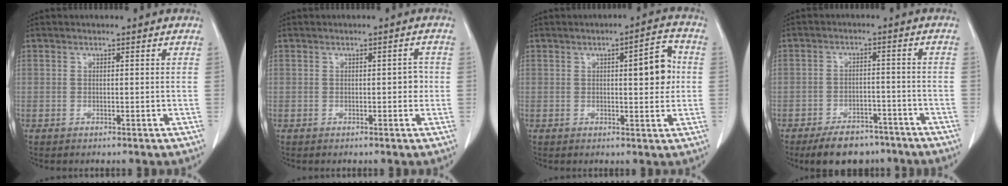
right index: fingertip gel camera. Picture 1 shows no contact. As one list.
[{"total": 1.7, "force": [-0.1, 0.8, 1.4], "torque": [-0.011, 0.005, -0.002]}, {"total": 6.5, "force": [0.8, 1.7, 6.2], "torque": [-0.084, 0.012, 0.012]}, {"total": 8.6, "force": [-6.9, 4.3, 3.0], "torque": [-0.039, 0.005, -0.104]}]